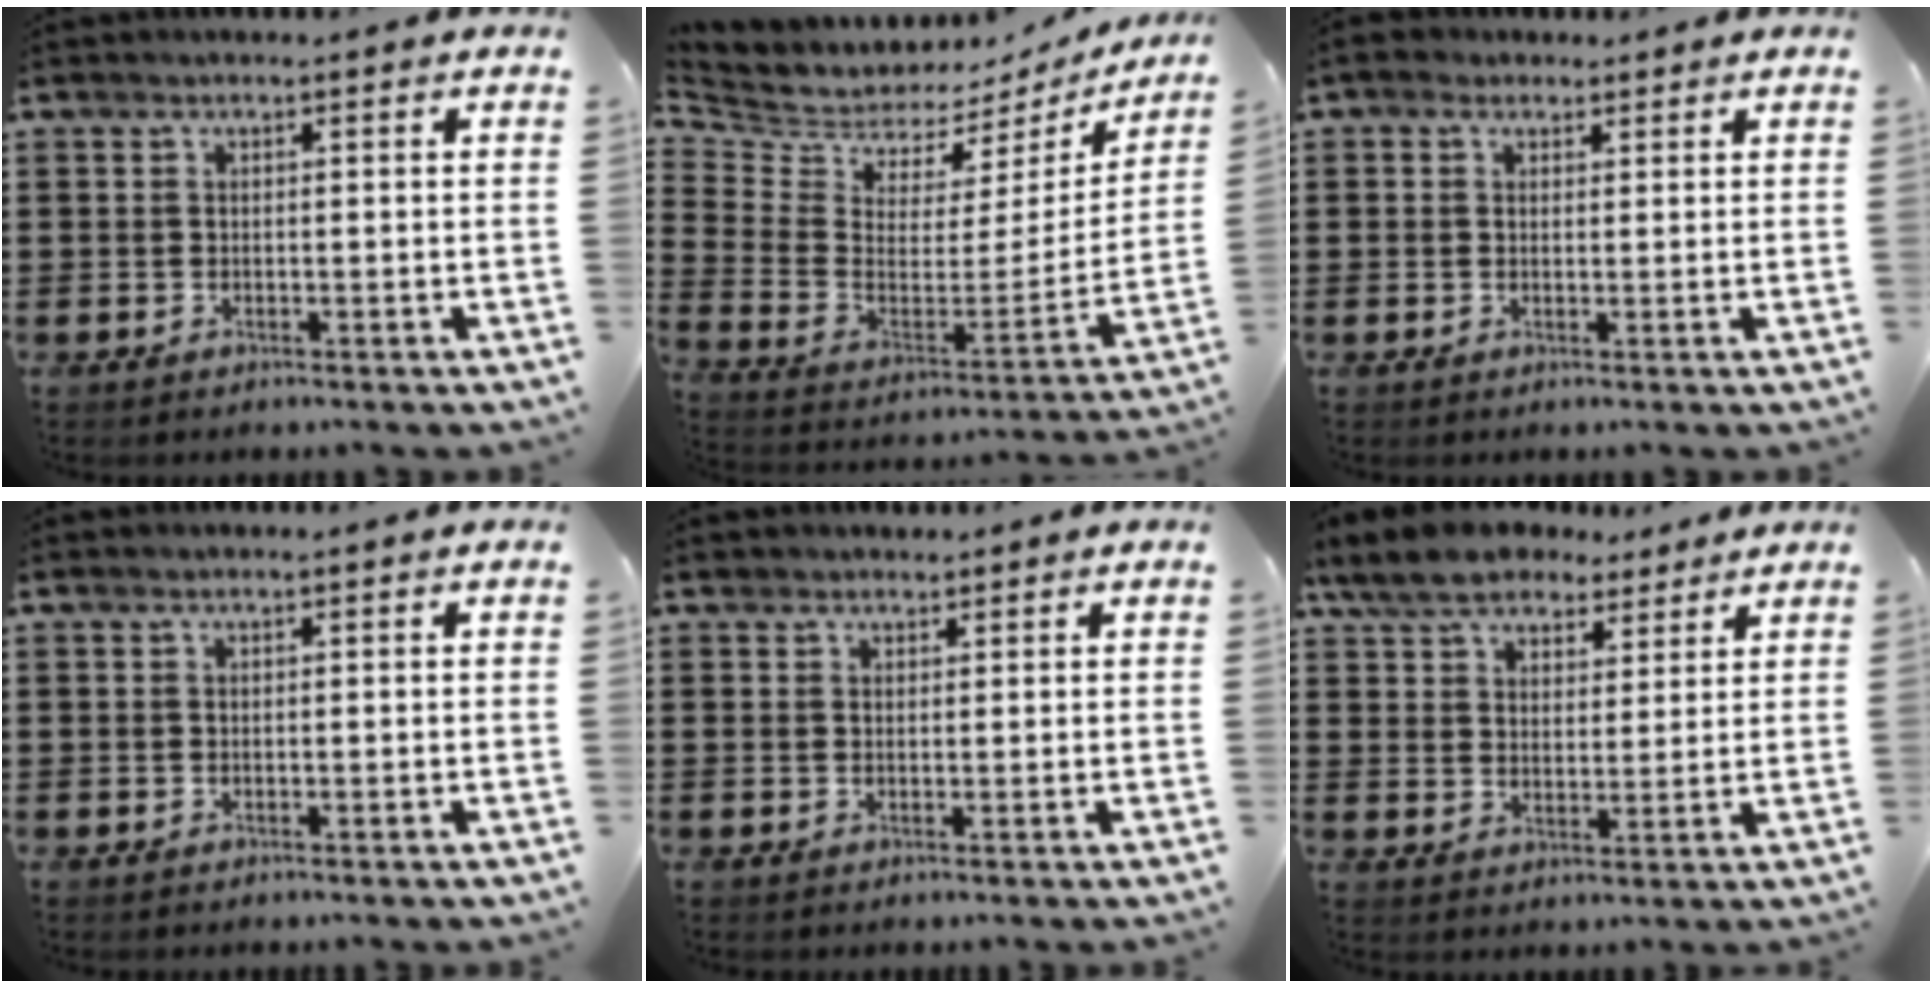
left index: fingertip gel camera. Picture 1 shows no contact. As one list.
[{"total": 5.2, "force": [5.0, 1.5, 0.1], "torque": [-0.040, -0.052, 0.085]}, {"total": 2.0, "force": [1.3, 1.5, 0.4], "torque": [-0.014, 0.009, 0.025]}, {"total": 0.0}, {"total": 1.2, "force": [1.1, 0.4, 0.0], "torque": [-0.002, 0.002, 0.023]}, {"total": 7.5, "force": [6.3, 3.4, 2.3], "torque": [-0.074, -0.005, 0.119]}]